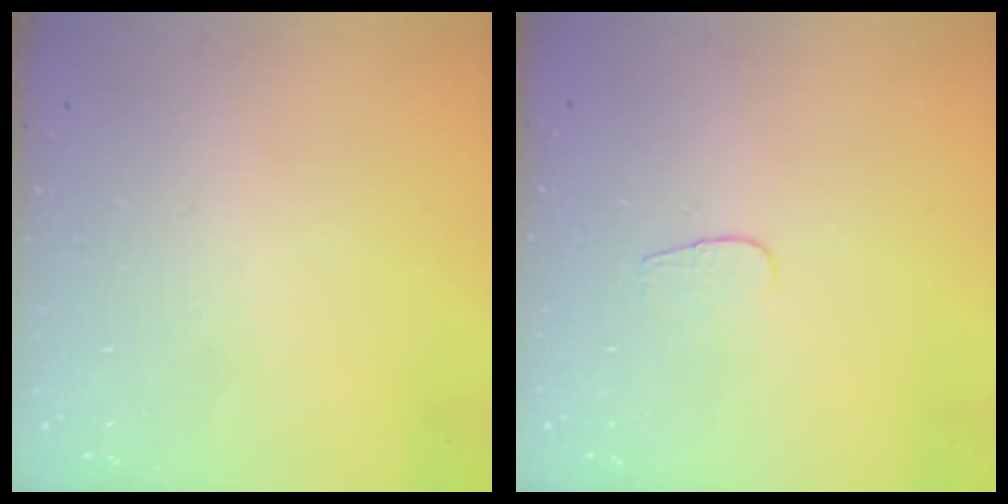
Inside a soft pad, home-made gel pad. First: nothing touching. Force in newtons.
{"total": 3.6, "press": 3.6, "slide": 0.3}